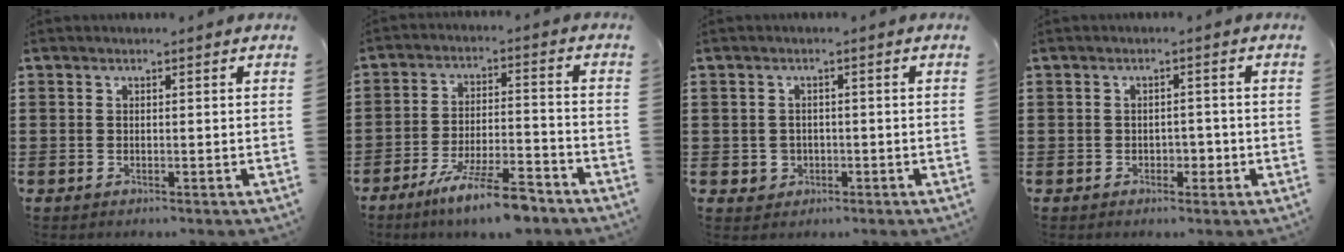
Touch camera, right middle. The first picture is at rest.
{"total": 9.4, "force": [-7.3, 1.1, 5.7], "torque": [-0.109, 0.004, -0.139]}
{"total": 1.9, "force": [-0.5, 1.8, 0.5], "torque": [-0.016, 0.005, -0.014]}
{"total": 1.6, "force": [-0.7, 1.2, 0.7], "torque": [-0.017, 0.003, -0.017]}